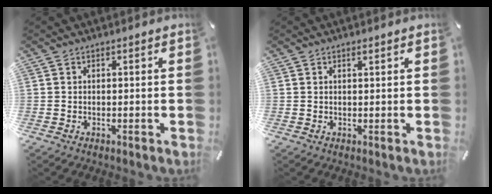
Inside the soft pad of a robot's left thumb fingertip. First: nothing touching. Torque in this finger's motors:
{"motor_torque": [0.07, 0.10, 0.10, -0.06, 0.04]}